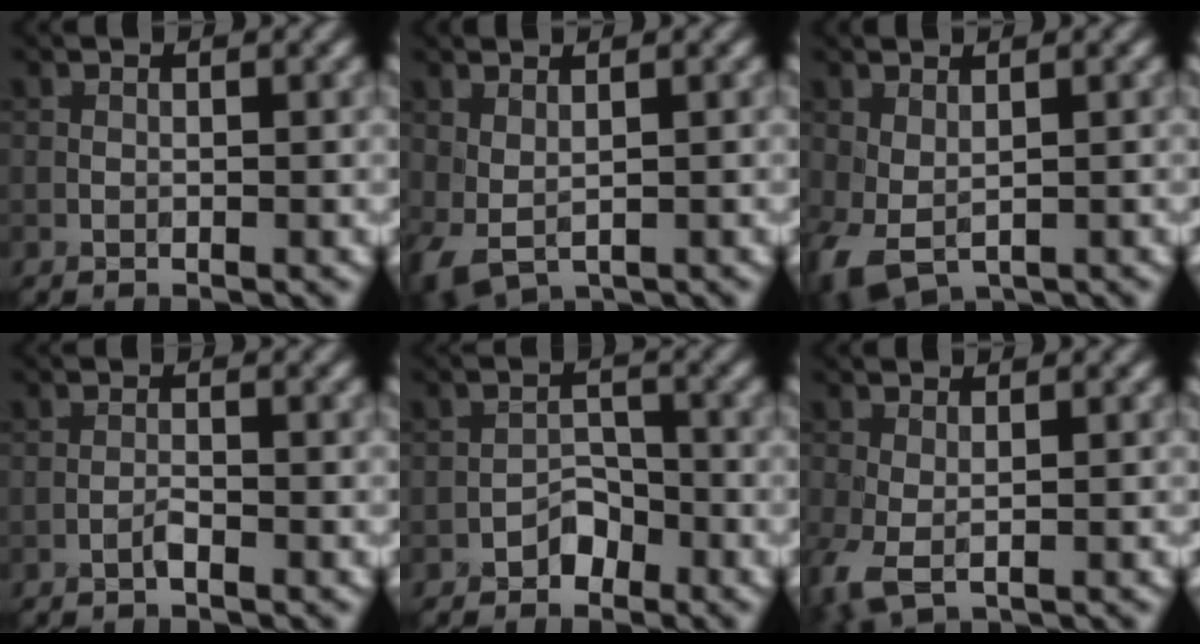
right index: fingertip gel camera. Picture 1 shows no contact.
{"total": 2.1, "force": [0.4, 1.3, 1.7], "torque": [-0.041, -0.005, 0.014]}
{"total": 2.9, "force": [-0.1, 1.8, 2.2], "torque": [-0.059, -0.006, 0.002]}
{"total": 0.8, "force": [-0.6, 0.0, 0.5], "torque": [-0.010, 0.004, -0.014]}
{"total": 1.9, "force": [-1.4, 1.1, 0.6], "torque": [-0.004, 0.011, -0.025]}
{"total": 2.6, "force": [-0.4, 1.3, 2.2], "torque": [-0.062, -0.005, -0.010]}